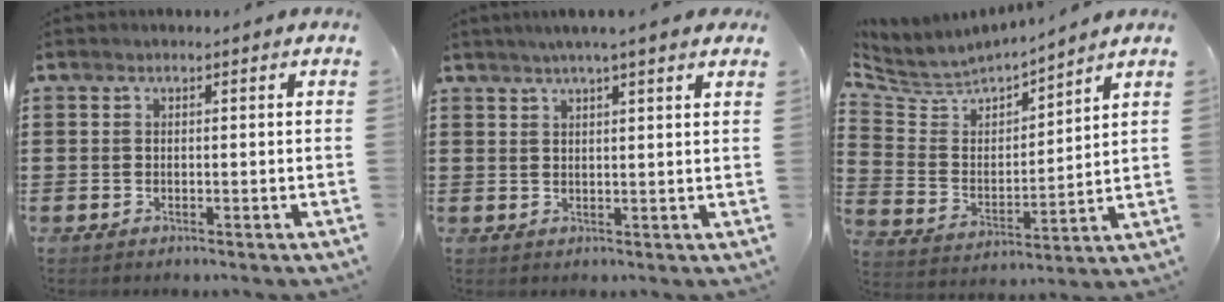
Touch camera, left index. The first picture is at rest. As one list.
[{"total": 3.2, "force": [2.5, -0.3, 1.9], "torque": [-0.043, 0.003, 0.046]}, {"total": 4.6, "force": [4.3, 1.5, 0.6], "torque": [-0.045, -0.033, 0.067]}]